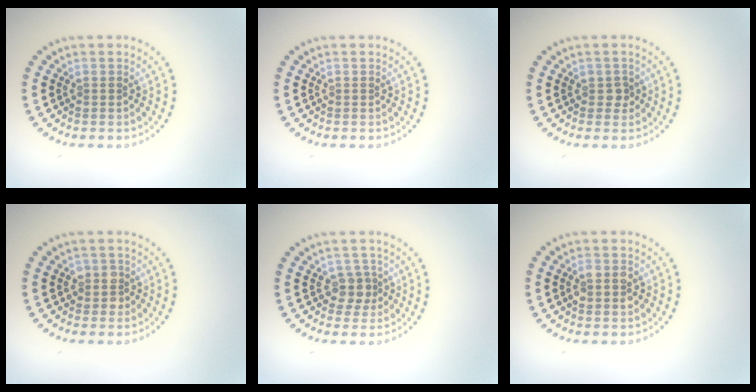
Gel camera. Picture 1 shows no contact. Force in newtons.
{"total": 0.0}
{"total": 0.9, "press": 0.8, "slide": 0.3}
{"total": 1.5, "press": 1.4, "slide": 0.6}
{"total": 2.0, "press": 1.7, "slide": 1.2}
{"total": 2.2, "press": 2.1, "slide": 0.1}